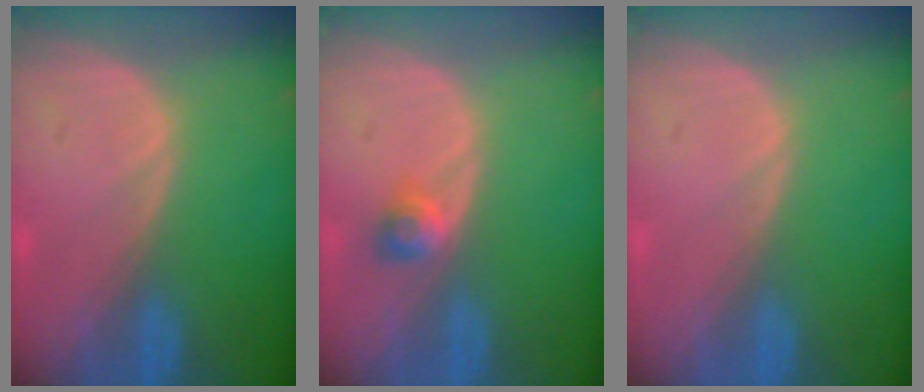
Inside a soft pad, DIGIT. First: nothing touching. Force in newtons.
{"total": 2.6, "press": 2.2, "slide": 1.4}
{"total": 0.0}